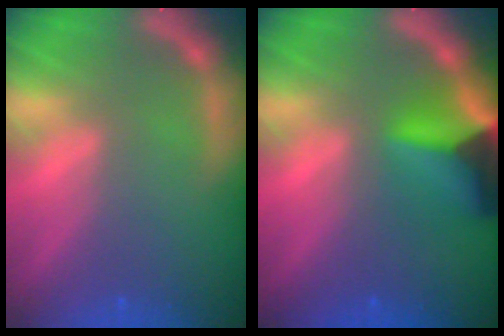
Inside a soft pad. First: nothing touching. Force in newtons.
{"total": 7.9}